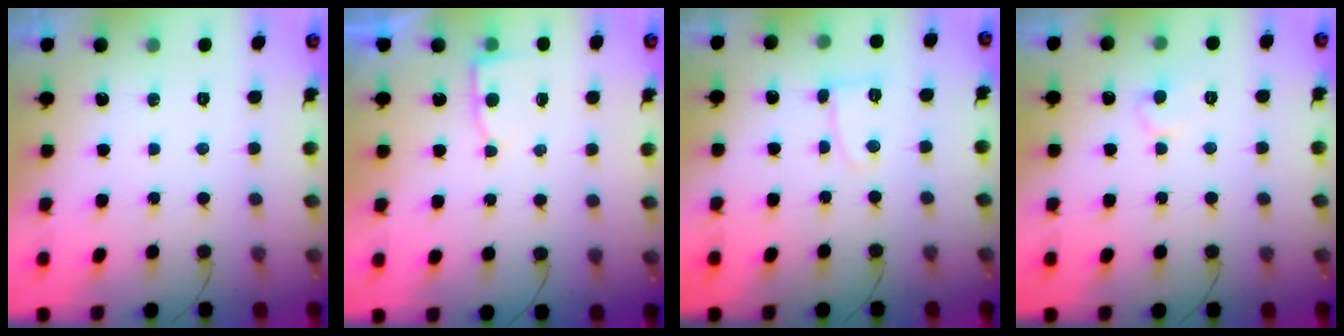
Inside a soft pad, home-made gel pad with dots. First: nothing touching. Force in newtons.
{"total": 3.6, "press": 3.6, "slide": 0.3}
{"total": 5.0, "press": 4.9, "slide": 0.6}
{"total": 5.6, "press": 5.6, "slide": 0.5}